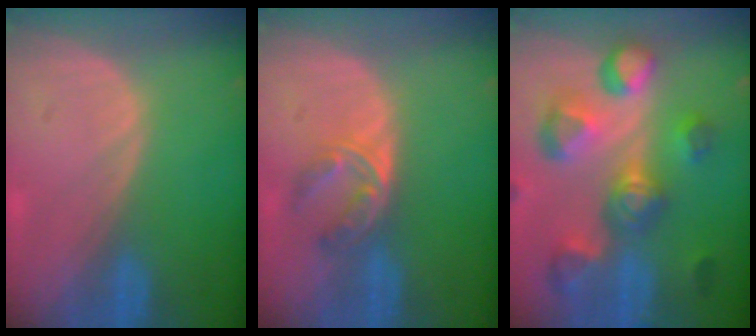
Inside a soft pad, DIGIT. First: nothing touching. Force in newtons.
{"total": 5.7, "press": 4.5, "slide": 3.4}
{"total": 11.3, "press": 10.1, "slide": 5.1}